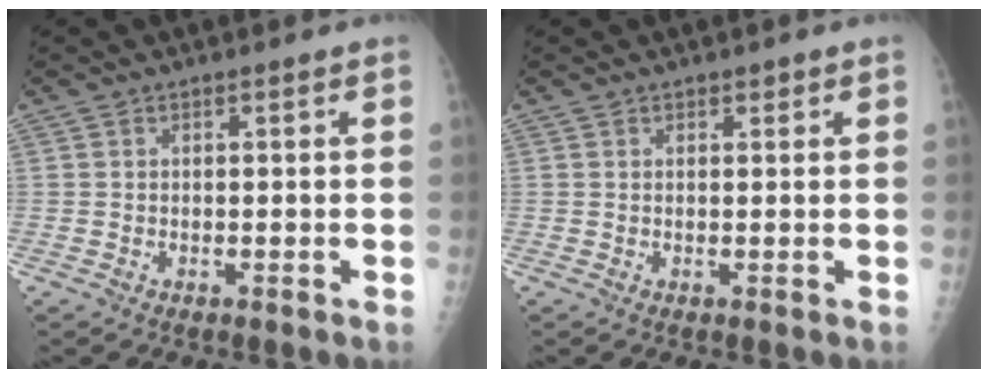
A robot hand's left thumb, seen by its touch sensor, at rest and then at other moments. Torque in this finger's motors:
{"motor_torque": [-0.28, -0.28, 0.16, 0.04, -0.05]}